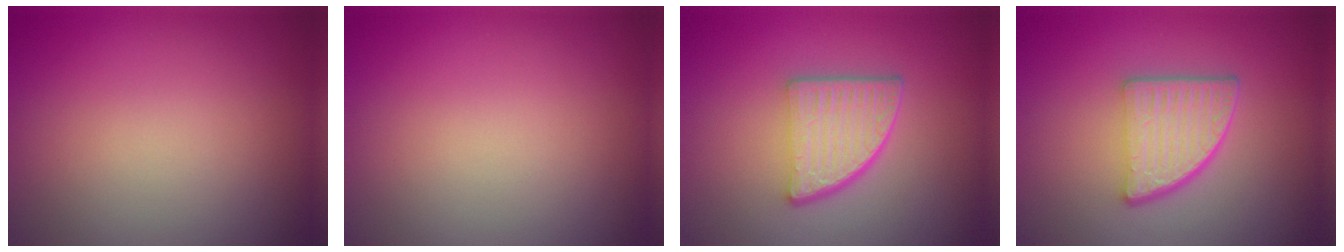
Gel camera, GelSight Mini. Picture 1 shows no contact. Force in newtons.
{"total": 0.0}
{"total": 5.3, "press": 3.6, "slide": 3.9}
{"total": 5.3, "press": 3.6, "slide": 3.9}